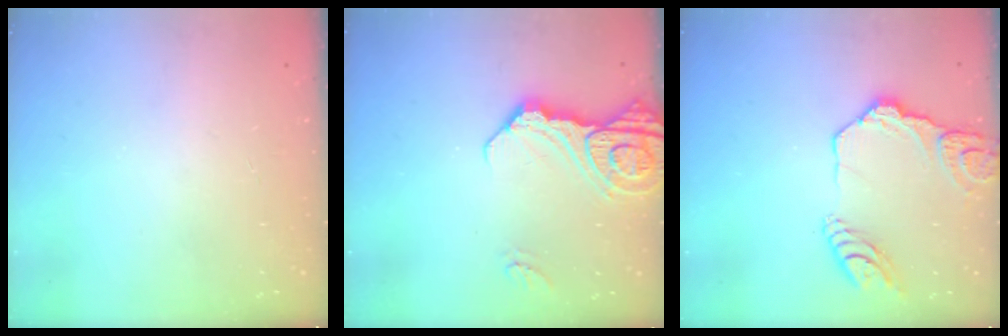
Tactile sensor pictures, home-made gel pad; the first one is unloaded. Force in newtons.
{"total": 13.9, "press": 13.9, "slide": 1.5}
{"total": 15.8, "press": 15.7, "slide": 1.8}